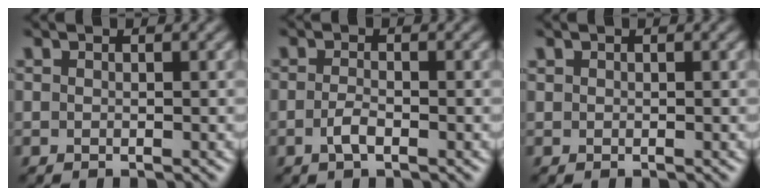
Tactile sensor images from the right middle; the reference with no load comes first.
{"total": 1.6, "force": [-0.9, 0.6, 1.2], "torque": [-0.028, -0.004, -0.020]}
{"total": 0.0}